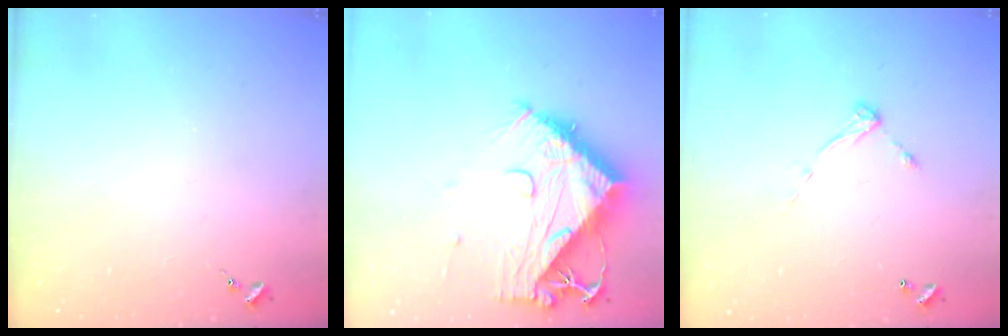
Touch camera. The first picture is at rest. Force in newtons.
{"total": 13.9, "press": 13.8, "slide": 1.3}
{"total": 6.9, "press": 6.9, "slide": 0.5}